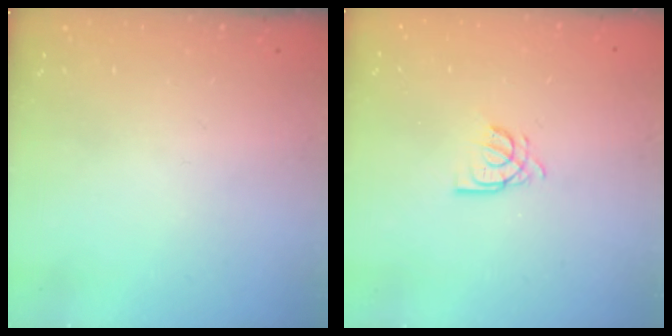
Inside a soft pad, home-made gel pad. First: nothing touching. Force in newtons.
{"total": 6.7, "press": 6.7, "slide": 0.5}